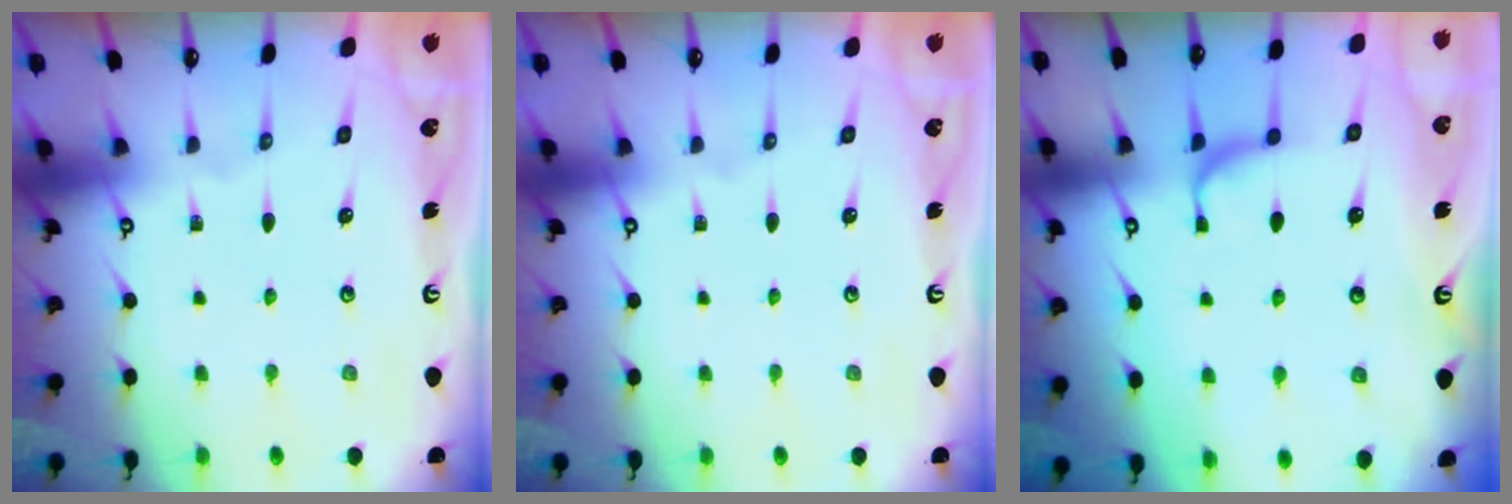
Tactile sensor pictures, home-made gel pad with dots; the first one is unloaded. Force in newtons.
{"total": 0.0}
{"total": 1.7, "press": 1.6, "slide": 0.5}